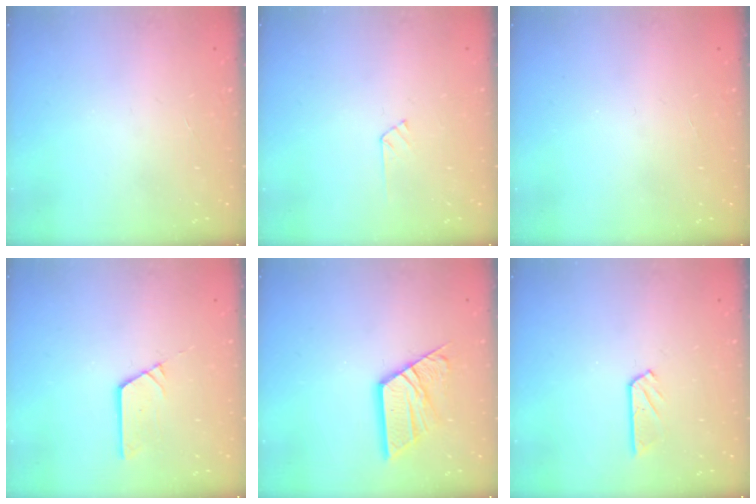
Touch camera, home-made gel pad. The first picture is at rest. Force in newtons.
{"total": 4.2, "press": 4.1, "slide": 0.5}
{"total": 0.0}
{"total": 3.8, "press": 3.8, "slide": 0.4}
{"total": 14.1, "press": 14.0, "slide": 1.3}
{"total": 4.6, "press": 4.5, "slide": 0.5}